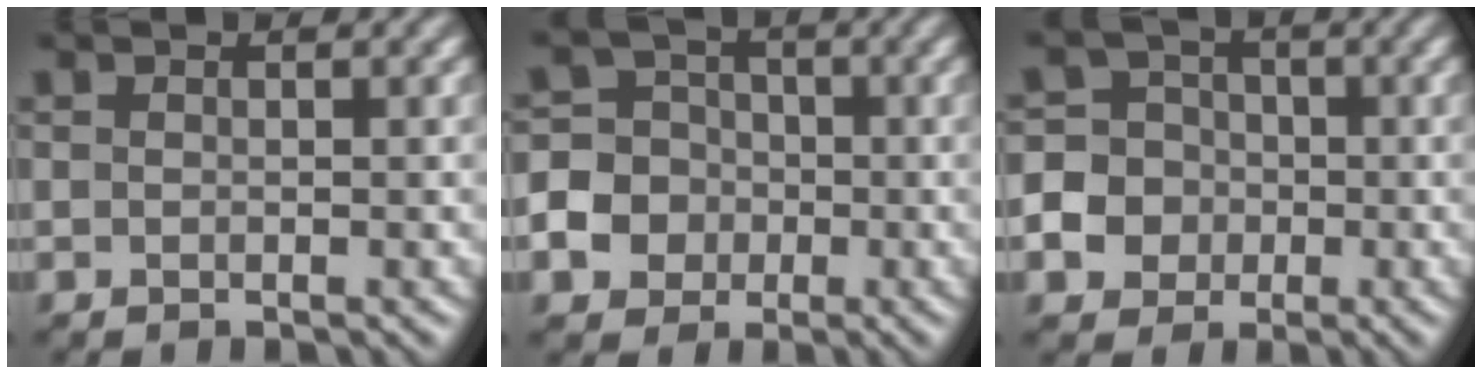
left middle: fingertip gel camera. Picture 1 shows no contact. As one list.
[{"total": 8.4, "force": [-2.7, 7.7, 2.0], "torque": [-0.043, -0.009, -0.075]}, {"total": 9.3, "force": [-2.9, 8.6, 2.1], "torque": [-0.059, -0.013, -0.075]}]